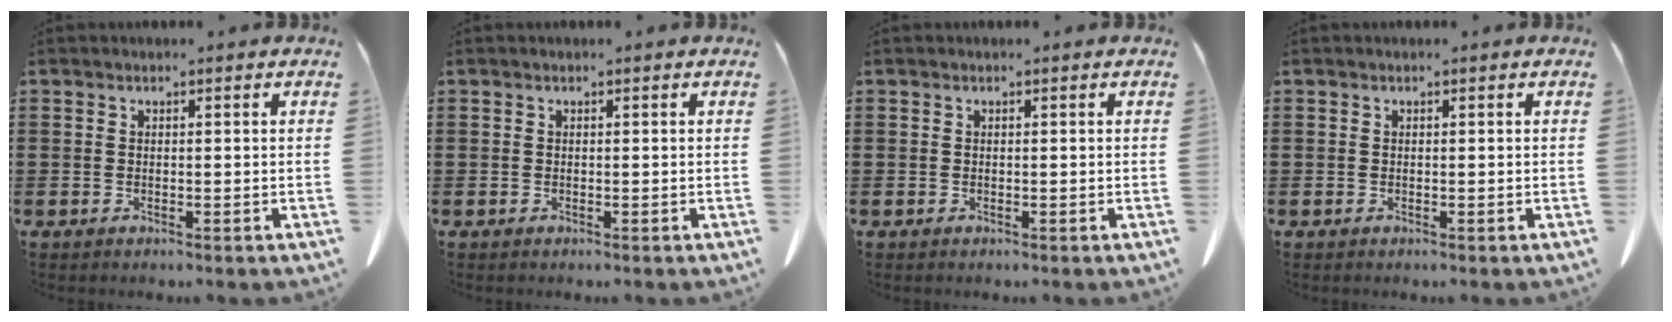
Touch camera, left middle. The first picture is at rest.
{"total": 0.0}
{"total": 0.0}
{"total": 0.0}